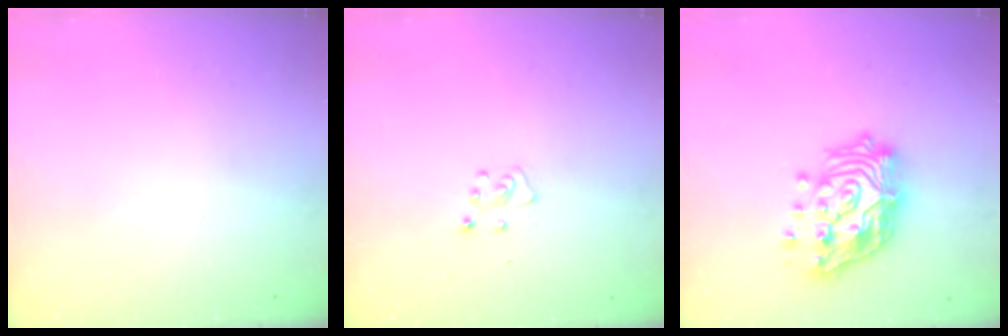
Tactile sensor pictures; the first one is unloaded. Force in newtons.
{"total": 4.6, "press": 4.6, "slide": 0.5}
{"total": 19.6, "press": 19.5, "slide": 2.3}